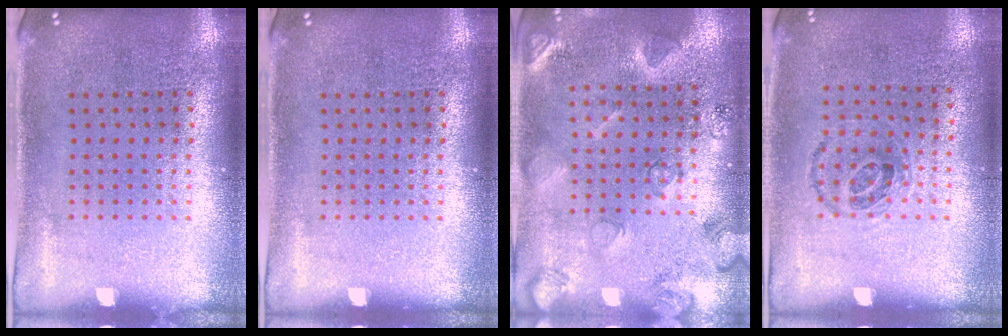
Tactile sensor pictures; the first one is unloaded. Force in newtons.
{"total": 0.0}
{"total": 2.1, "press": 2.1, "slide": 0.4}
{"total": 0.9, "press": 0.7, "slide": 0.6}